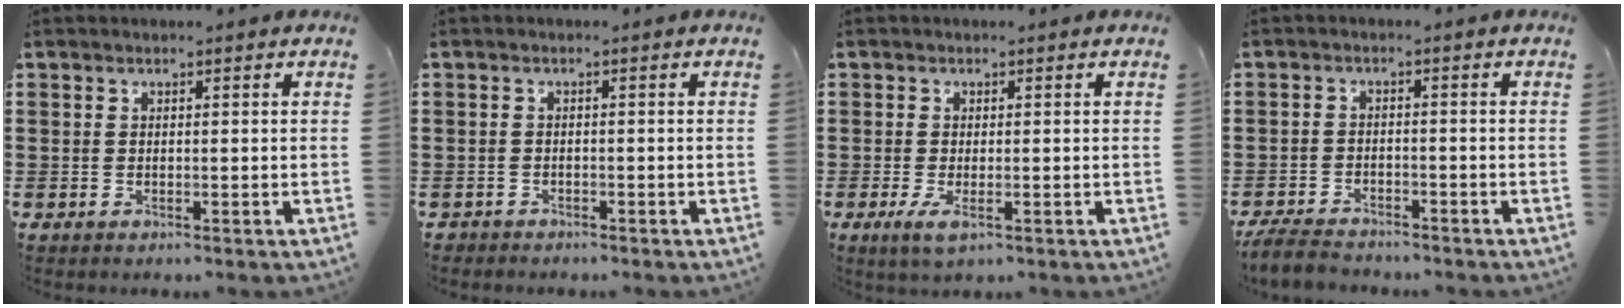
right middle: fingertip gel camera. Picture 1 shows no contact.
{"total": 1.1, "force": [-1.0, 0.3, -0.1], "torque": [-0.002, 0.002, -0.023]}
{"total": 1.9, "force": [0.0, 0.5, 1.8], "torque": [-0.038, -0.008, 0.002]}
{"total": 3.2, "force": [-3.1, 0.6, 0.6], "torque": [-0.023, -0.004, -0.066]}